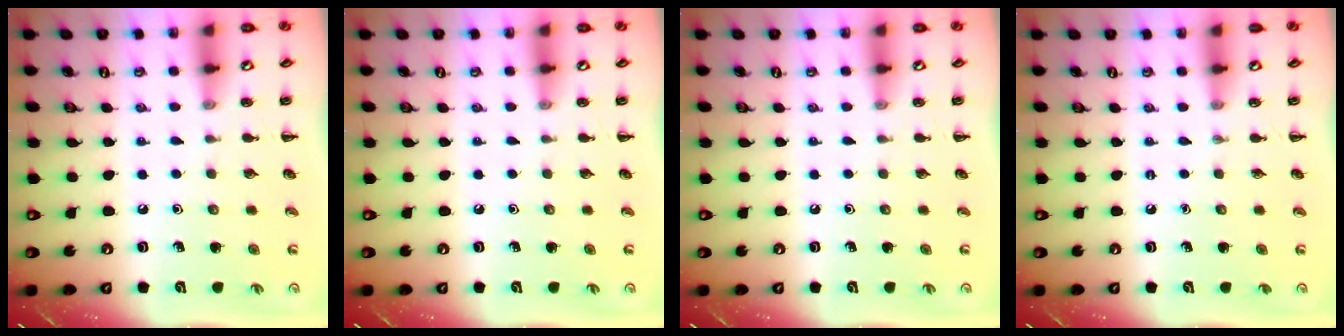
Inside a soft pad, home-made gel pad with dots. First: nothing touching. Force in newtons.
{"total": 0.0}
{"total": 0.0}
{"total": 0.0}